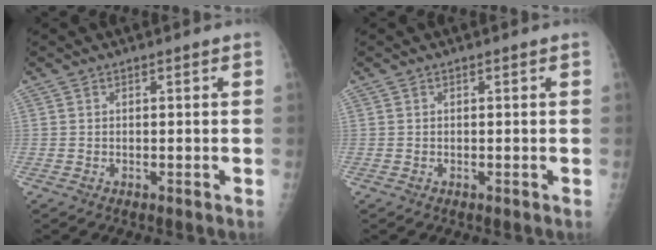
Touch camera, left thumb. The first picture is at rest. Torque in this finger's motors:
{"motor_torque": [0.03, 0.14, 0.22, -0.05, 0.00]}